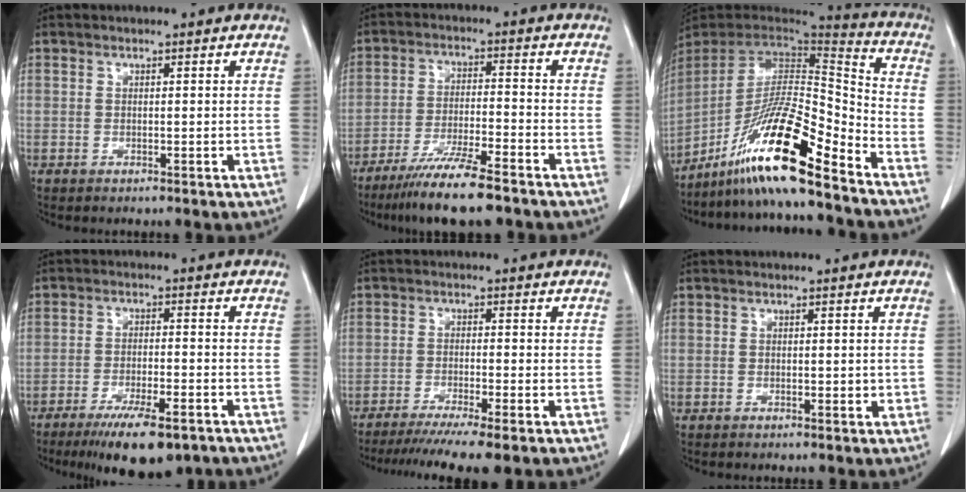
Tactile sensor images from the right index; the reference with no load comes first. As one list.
[{"total": 11.3, "force": [-8.8, 0.5, 7.0], "torque": [-0.117, -0.030, -0.148]}, {"total": 16.1, "force": [-11.0, 1.9, 11.6], "torque": [-0.213, 0.002, -0.199]}, {"total": 11.3, "force": [-8.0, 2.5, 7.7], "torque": [-0.116, -0.019, -0.120]}, {"total": 9.7, "force": [-7.7, -0.5, 6.0], "torque": [-0.081, -0.023, -0.118]}, {"total": 1.0, "force": [0.0, 0.6, 0.8], "torque": [-0.007, 0.000, 0.000]}]